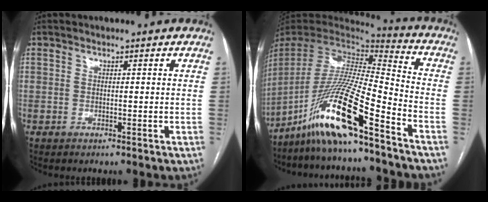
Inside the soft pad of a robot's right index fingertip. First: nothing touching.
{"total": 18.9, "force": [-13.0, 0.1, 13.7], "torque": [-0.293, -0.025, -0.246]}